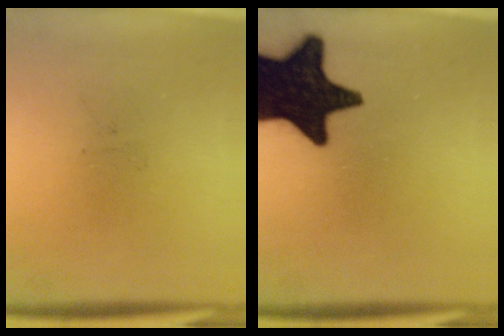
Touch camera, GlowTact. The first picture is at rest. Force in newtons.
{"total": 19.6}